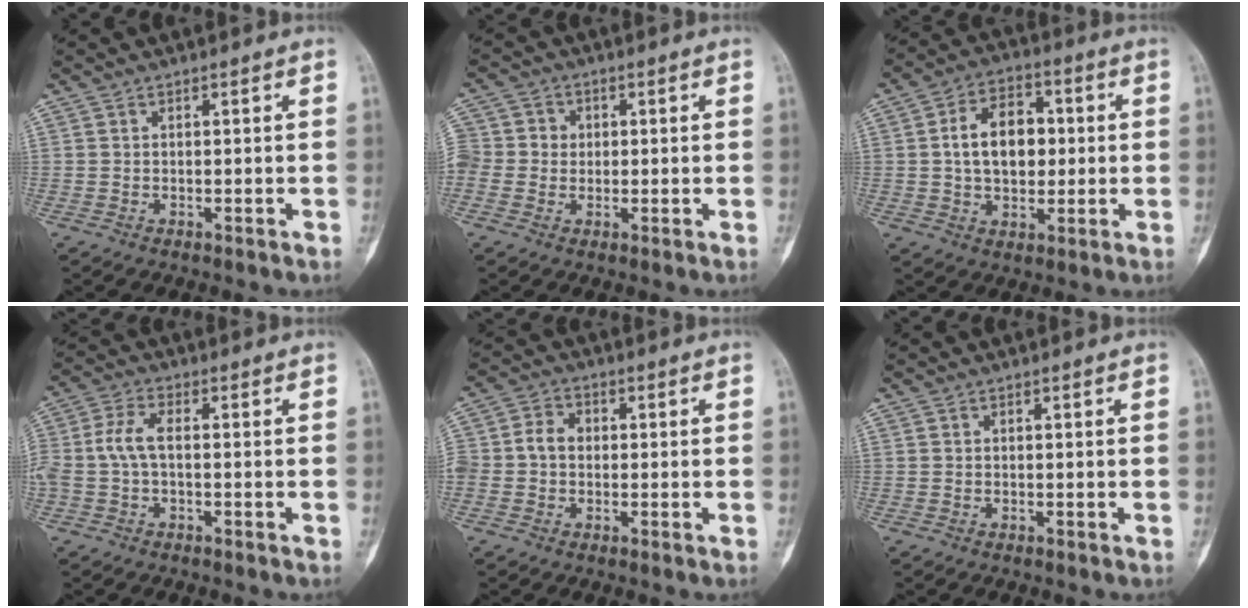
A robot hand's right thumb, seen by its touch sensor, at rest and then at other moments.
{"total": 9.5, "force": [0.7, 8.8, 3.5], "torque": [-0.076, 0.033, 0.017]}
{"total": 11.5, "force": [1.0, 7.7, 8.6], "torque": [-0.116, 0.015, 0.015]}
{"total": 6.4, "force": [-0.4, 3.3, 5.4], "torque": [-0.135, 0.021, -0.012]}
{"total": 6.3, "force": [-0.1, 5.2, 3.6], "torque": [-0.061, 0.026, -0.006]}
{"total": 0.0}